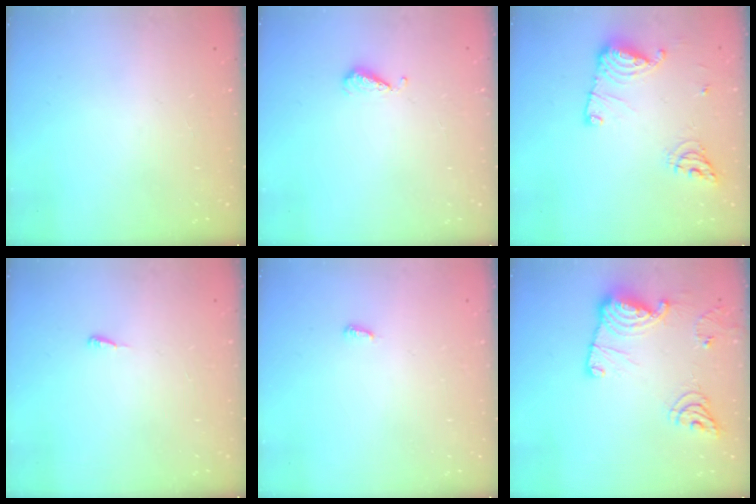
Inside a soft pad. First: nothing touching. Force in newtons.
{"total": 4.8, "press": 4.7, "slide": 0.9}
{"total": 13.5, "press": 13.4, "slide": 1.2}
{"total": 4.4, "press": 4.4, "slide": 0.5}
{"total": 2.9, "press": 2.9, "slide": 0.3}
{"total": 16.6, "press": 16.5, "slide": 1.8}